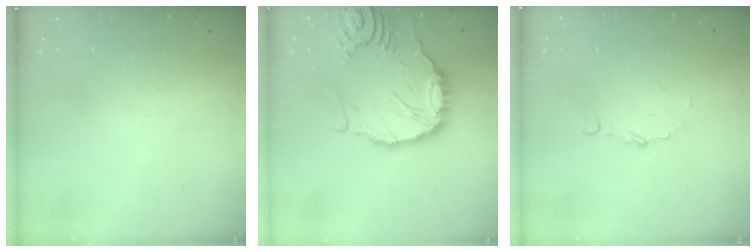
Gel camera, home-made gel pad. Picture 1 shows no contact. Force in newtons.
{"total": 14.3, "press": 14.2, "slide": 1.6}
{"total": 3.7, "press": 3.7, "slide": 0.3}